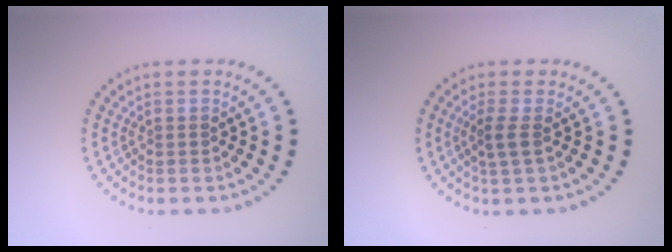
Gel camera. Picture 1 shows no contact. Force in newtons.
{"total": 1.6, "press": 1.3, "slide": 0.9}